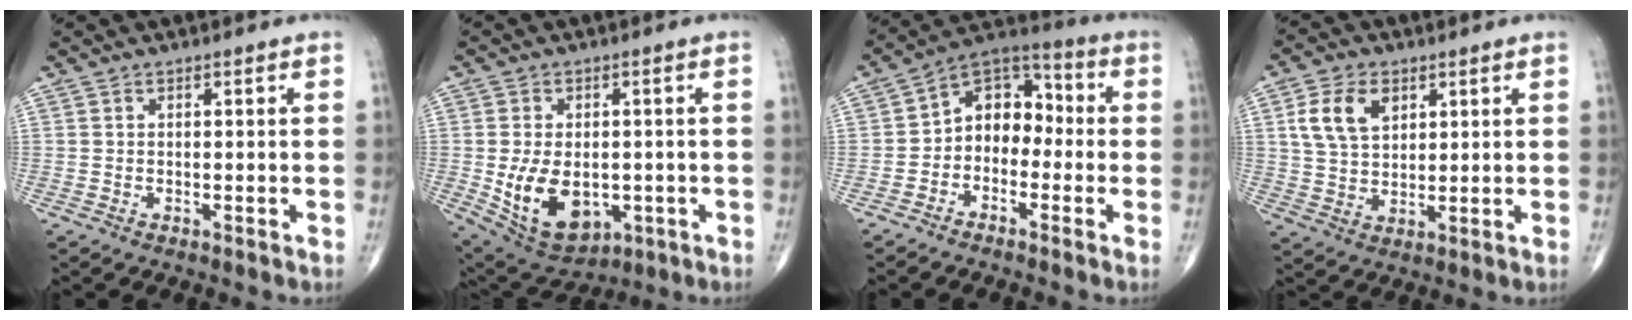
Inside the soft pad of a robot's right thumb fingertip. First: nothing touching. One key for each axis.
{"total": 13.1, "fx": -2.4, "fy": 8.5, "fz": 9.7, "tx": -0.145, "ty": -0.003, "tz": -0.013}
{"total": 10.0, "fx": -1.5, "fy": 7.5, "fz": 6.5, "tx": -0.065, "ty": 0.048, "tz": -0.047}
{"total": 8.7, "fx": 3.3, "fy": 5.8, "fz": 5.6, "tx": -0.097, "ty": -0.007, "tz": 0.064}